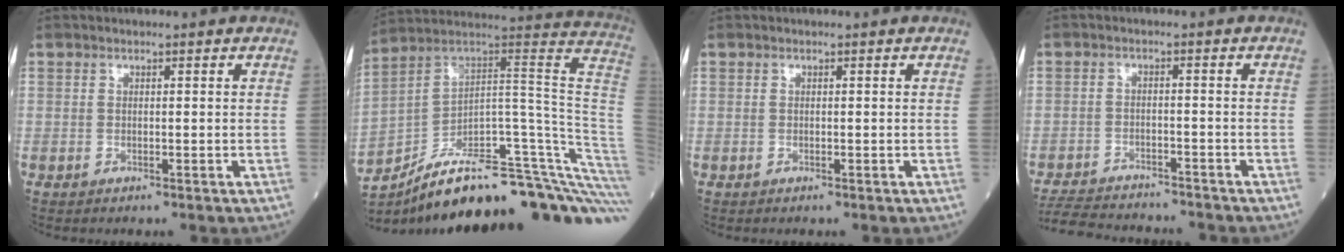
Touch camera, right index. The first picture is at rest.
{"total": 31.4, "force": [-24.0, 4.8, 19.8], "torque": [-0.172, 0.024, -0.337]}
{"total": 0.0}
{"total": 11.2, "force": [-10.5, 2.3, 3.1], "torque": [-0.057, 0.001, -0.157]}